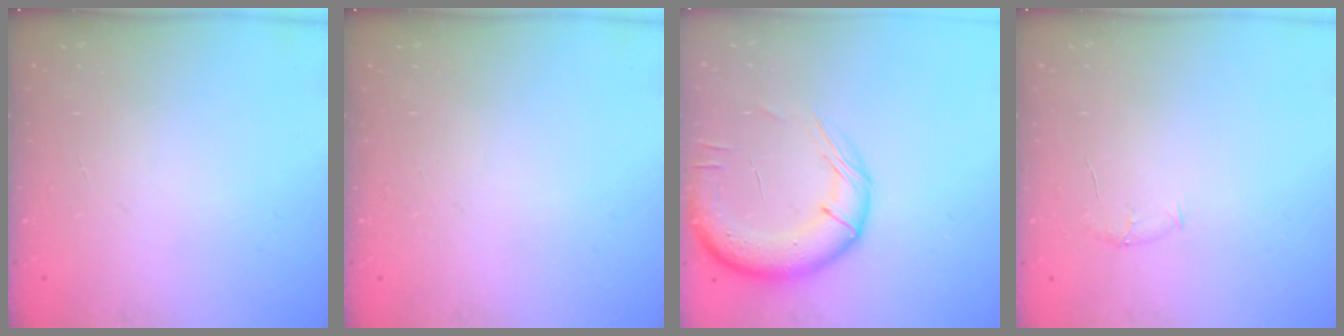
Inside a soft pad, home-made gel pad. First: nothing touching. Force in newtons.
{"total": 0.0}
{"total": 18.0, "press": 17.8, "slide": 2.8}
{"total": 4.7, "press": 4.4, "slide": 1.8}